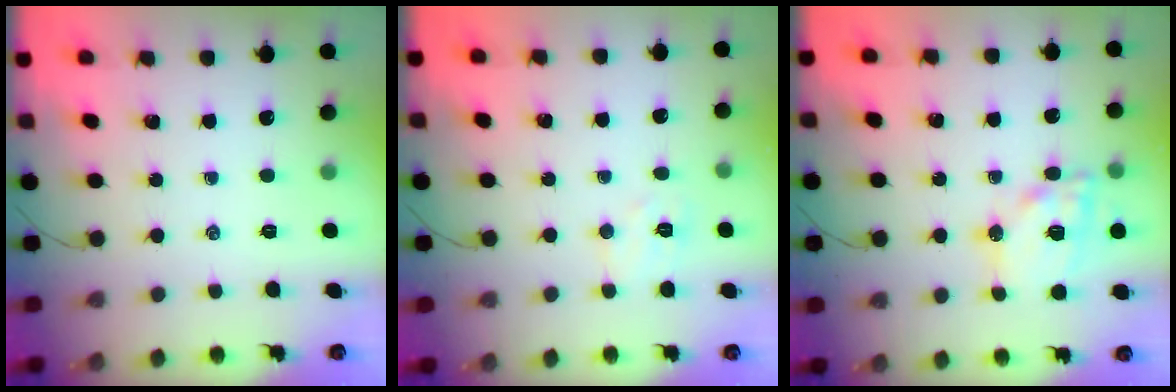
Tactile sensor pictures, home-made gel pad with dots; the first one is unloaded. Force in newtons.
{"total": 5.4, "press": 5.3, "slide": 1.1}
{"total": 15.5, "press": 15.2, "slide": 3.0}